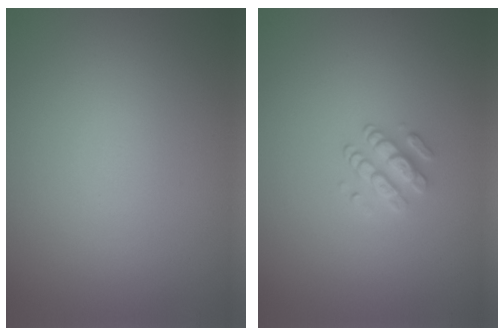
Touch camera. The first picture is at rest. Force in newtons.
{"total": 1.8, "press": 1.3, "slide": 1.2}